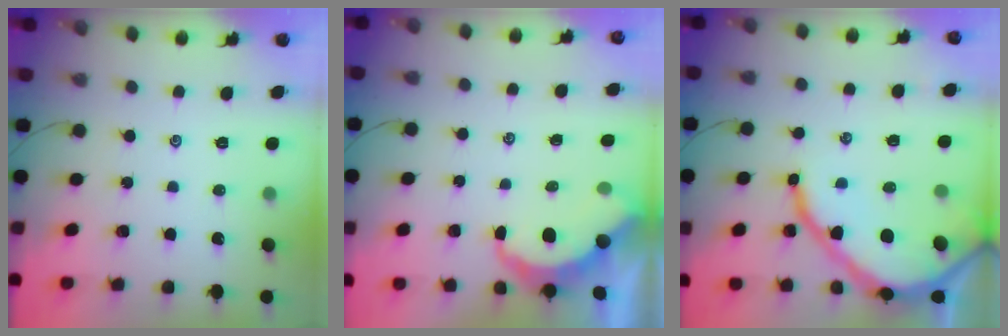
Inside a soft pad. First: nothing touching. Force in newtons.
{"total": 5.6, "press": 5.6, "slide": 0.3}
{"total": 16.7, "press": 16.6, "slide": 1.6}